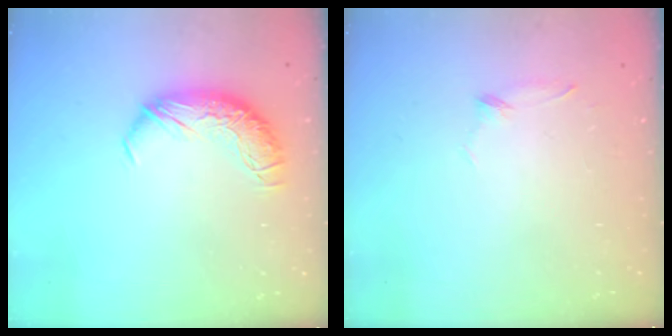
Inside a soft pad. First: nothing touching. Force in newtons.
{"total": 8.3, "press": 8.3, "slide": 0.6}